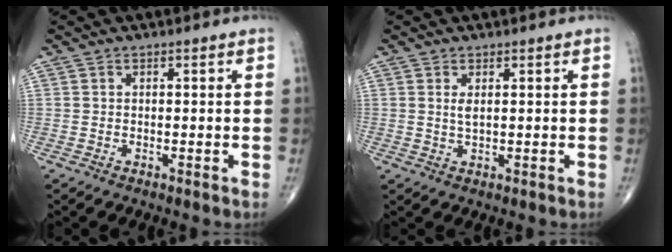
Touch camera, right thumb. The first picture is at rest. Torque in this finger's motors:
{"motor_torque": [-0.59, 0.24, 0.29, 0.07, -0.03]}